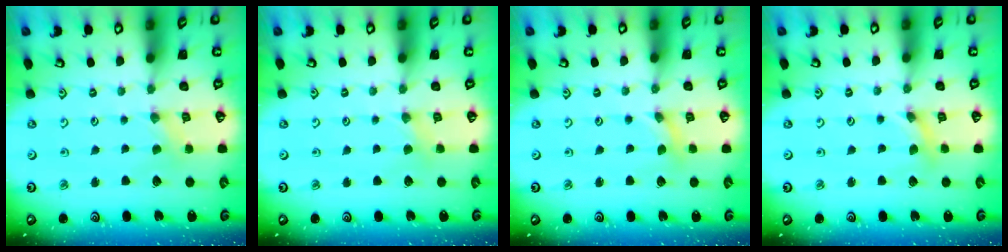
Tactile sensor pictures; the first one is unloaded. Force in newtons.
{"total": 2.0, "press": 2.0, "slide": 0.4}
{"total": 0.8, "press": 0.8, "slide": 0.1}
{"total": 1.7, "press": 1.7, "slide": 0.2}